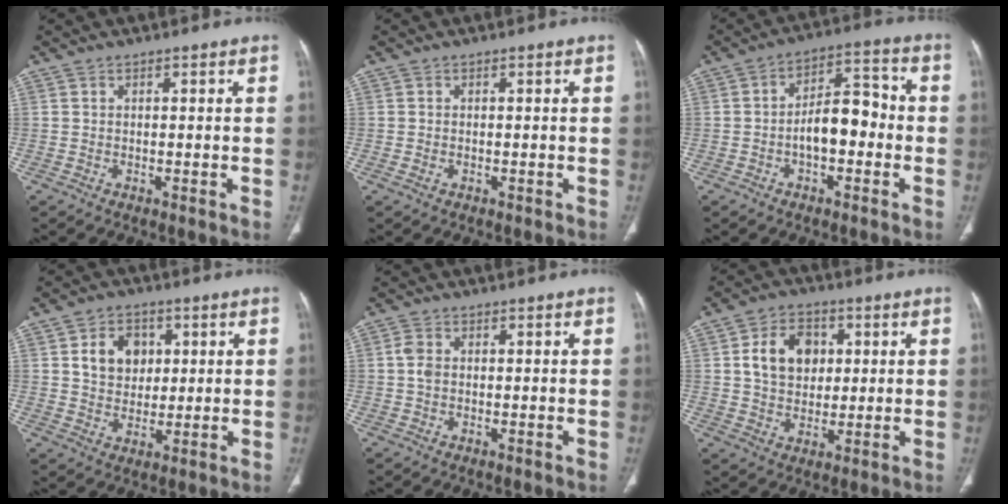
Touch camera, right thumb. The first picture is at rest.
{"total": 0.9, "force": [-0.3, 0.6, 0.6], "torque": [-0.016, 0.004, -0.002]}
{"total": 9.4, "force": [-2.0, 5.1, 7.7], "torque": [-0.106, 0.041, -0.040]}
{"total": 8.4, "force": [2.3, 6.6, 4.6], "torque": [-0.038, -0.008, 0.041]}
{"total": 2.4, "force": [0.1, 1.7, 1.7], "torque": [-0.040, 0.002, -0.002]}
{"total": 10.4, "force": [2.3, 7.9, 6.5], "torque": [-0.080, 0.000, 0.039]}